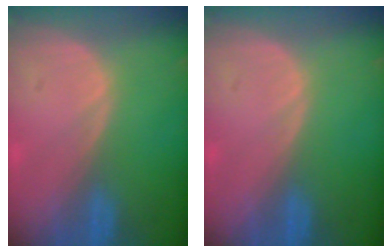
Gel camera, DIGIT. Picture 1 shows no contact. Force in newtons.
{"total": 0.0}